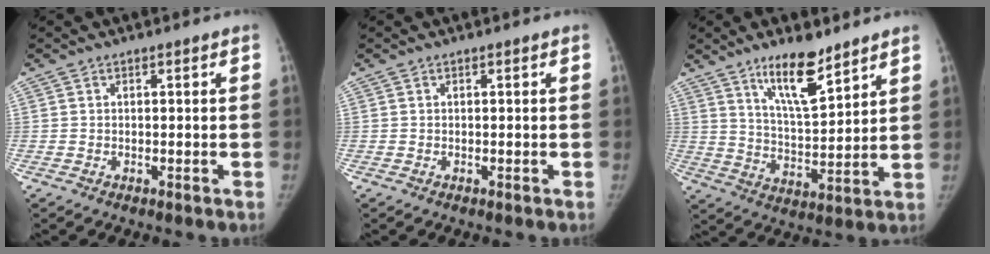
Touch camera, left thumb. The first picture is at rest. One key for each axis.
{"total": 0.0}
{"total": 11.5, "fx": 8.1, "fy": 3.2, "fz": 7.6, "tx": -0.114, "ty": -0.062, "tz": 0.148}